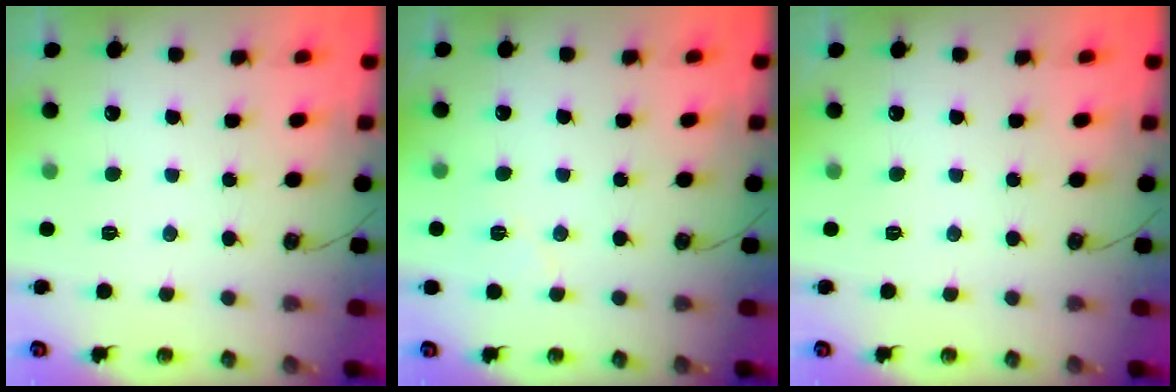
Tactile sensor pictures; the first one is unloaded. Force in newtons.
{"total": 4.6, "press": 4.2, "slide": 1.8}
{"total": 0.0}